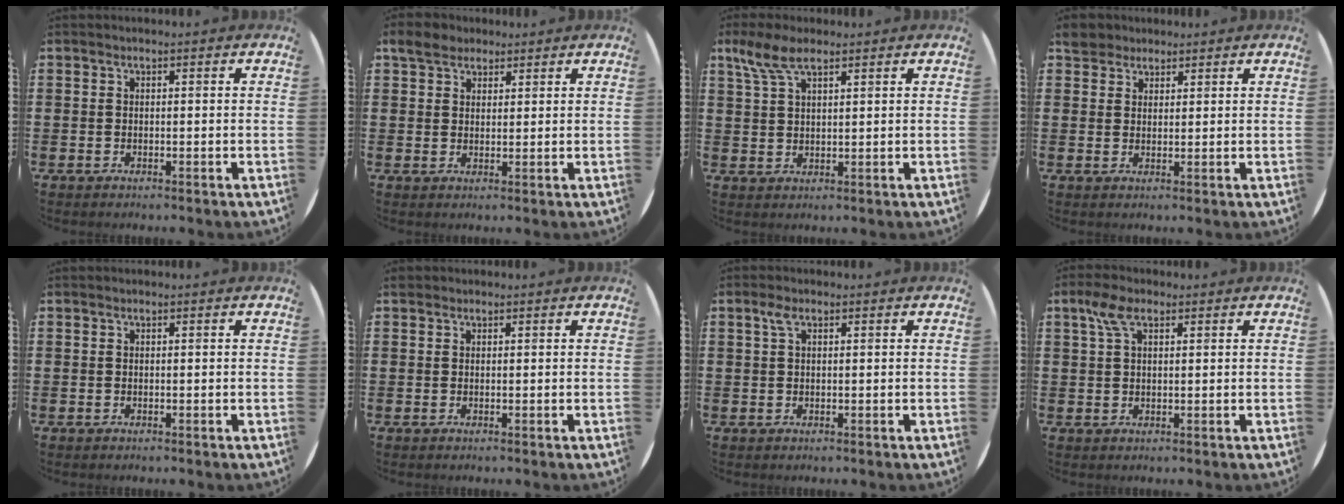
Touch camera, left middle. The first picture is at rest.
{"total": 3.3, "force": [2.6, 1.9, 0.6], "torque": [-0.012, 0.007, 0.049]}
{"total": 5.3, "force": [3.5, 1.9, 3.5], "torque": [-0.077, 0.001, 0.064]}
{"total": 3.3, "force": [2.9, 1.6, 0.2], "torque": [-0.007, 0.001, 0.055]}
{"total": 0.0}
{"total": 0.6, "force": [0.5, 0.2, -0.1], "torque": [0.009, -0.001, 0.009]}
{"total": 1.8, "force": [0.9, 0.8, 1.4], "torque": [-0.032, 0.005, 0.015]}
{"total": 4.0, "force": [2.3, 1.8, 2.8], "torque": [-0.062, 0.008, 0.040]}